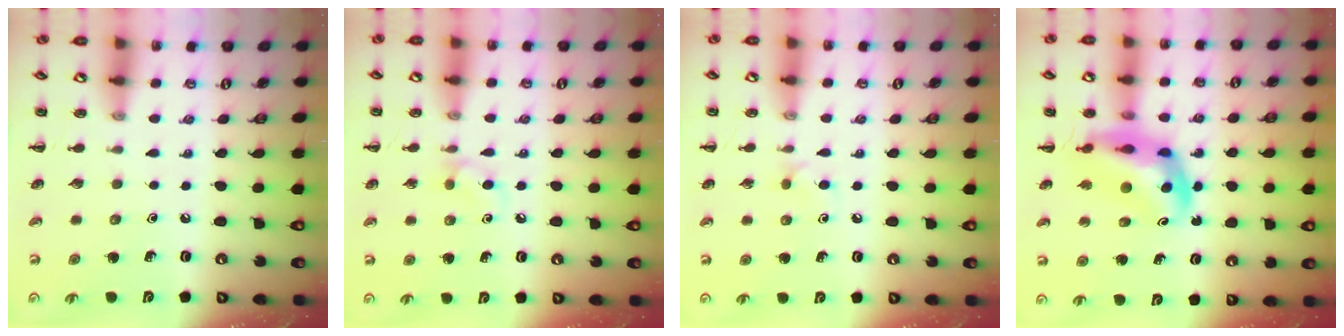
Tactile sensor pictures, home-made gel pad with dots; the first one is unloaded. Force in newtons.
{"total": 4.5, "press": 4.2, "slide": 1.5}
{"total": 4.3, "press": 4.1, "slide": 1.3}
{"total": 11.4, "press": 10.9, "slide": 3.3}